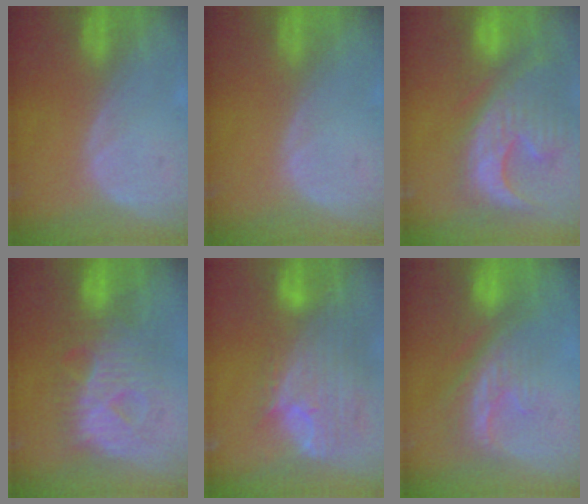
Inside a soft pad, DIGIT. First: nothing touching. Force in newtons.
{"total": 0.0}
{"total": 13.3, "press": 11.4, "slide": 6.9}
{"total": 9.8, "press": 9.8, "slide": 0.6}
{"total": 11.9, "press": 10.0, "slide": 6.4}
{"total": 8.4, "press": 7.5, "slide": 3.7}